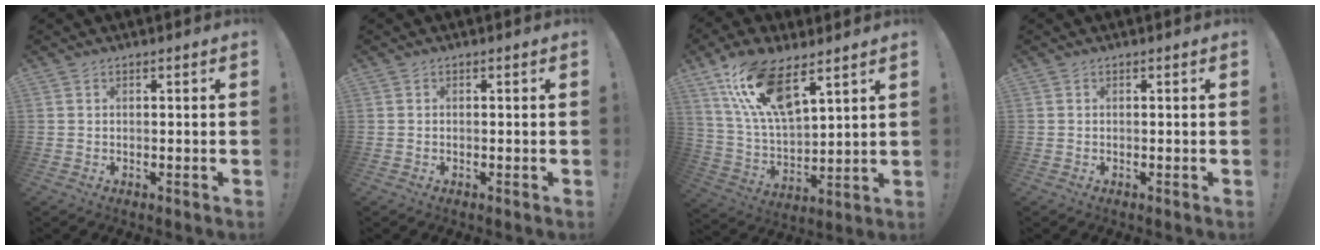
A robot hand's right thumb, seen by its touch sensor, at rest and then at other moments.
{"total": 0.0}
{"total": 16.4, "force": [10.7, 5.7, 11.1], "torque": [-0.218, -0.052, 0.193]}
{"total": 0.0}